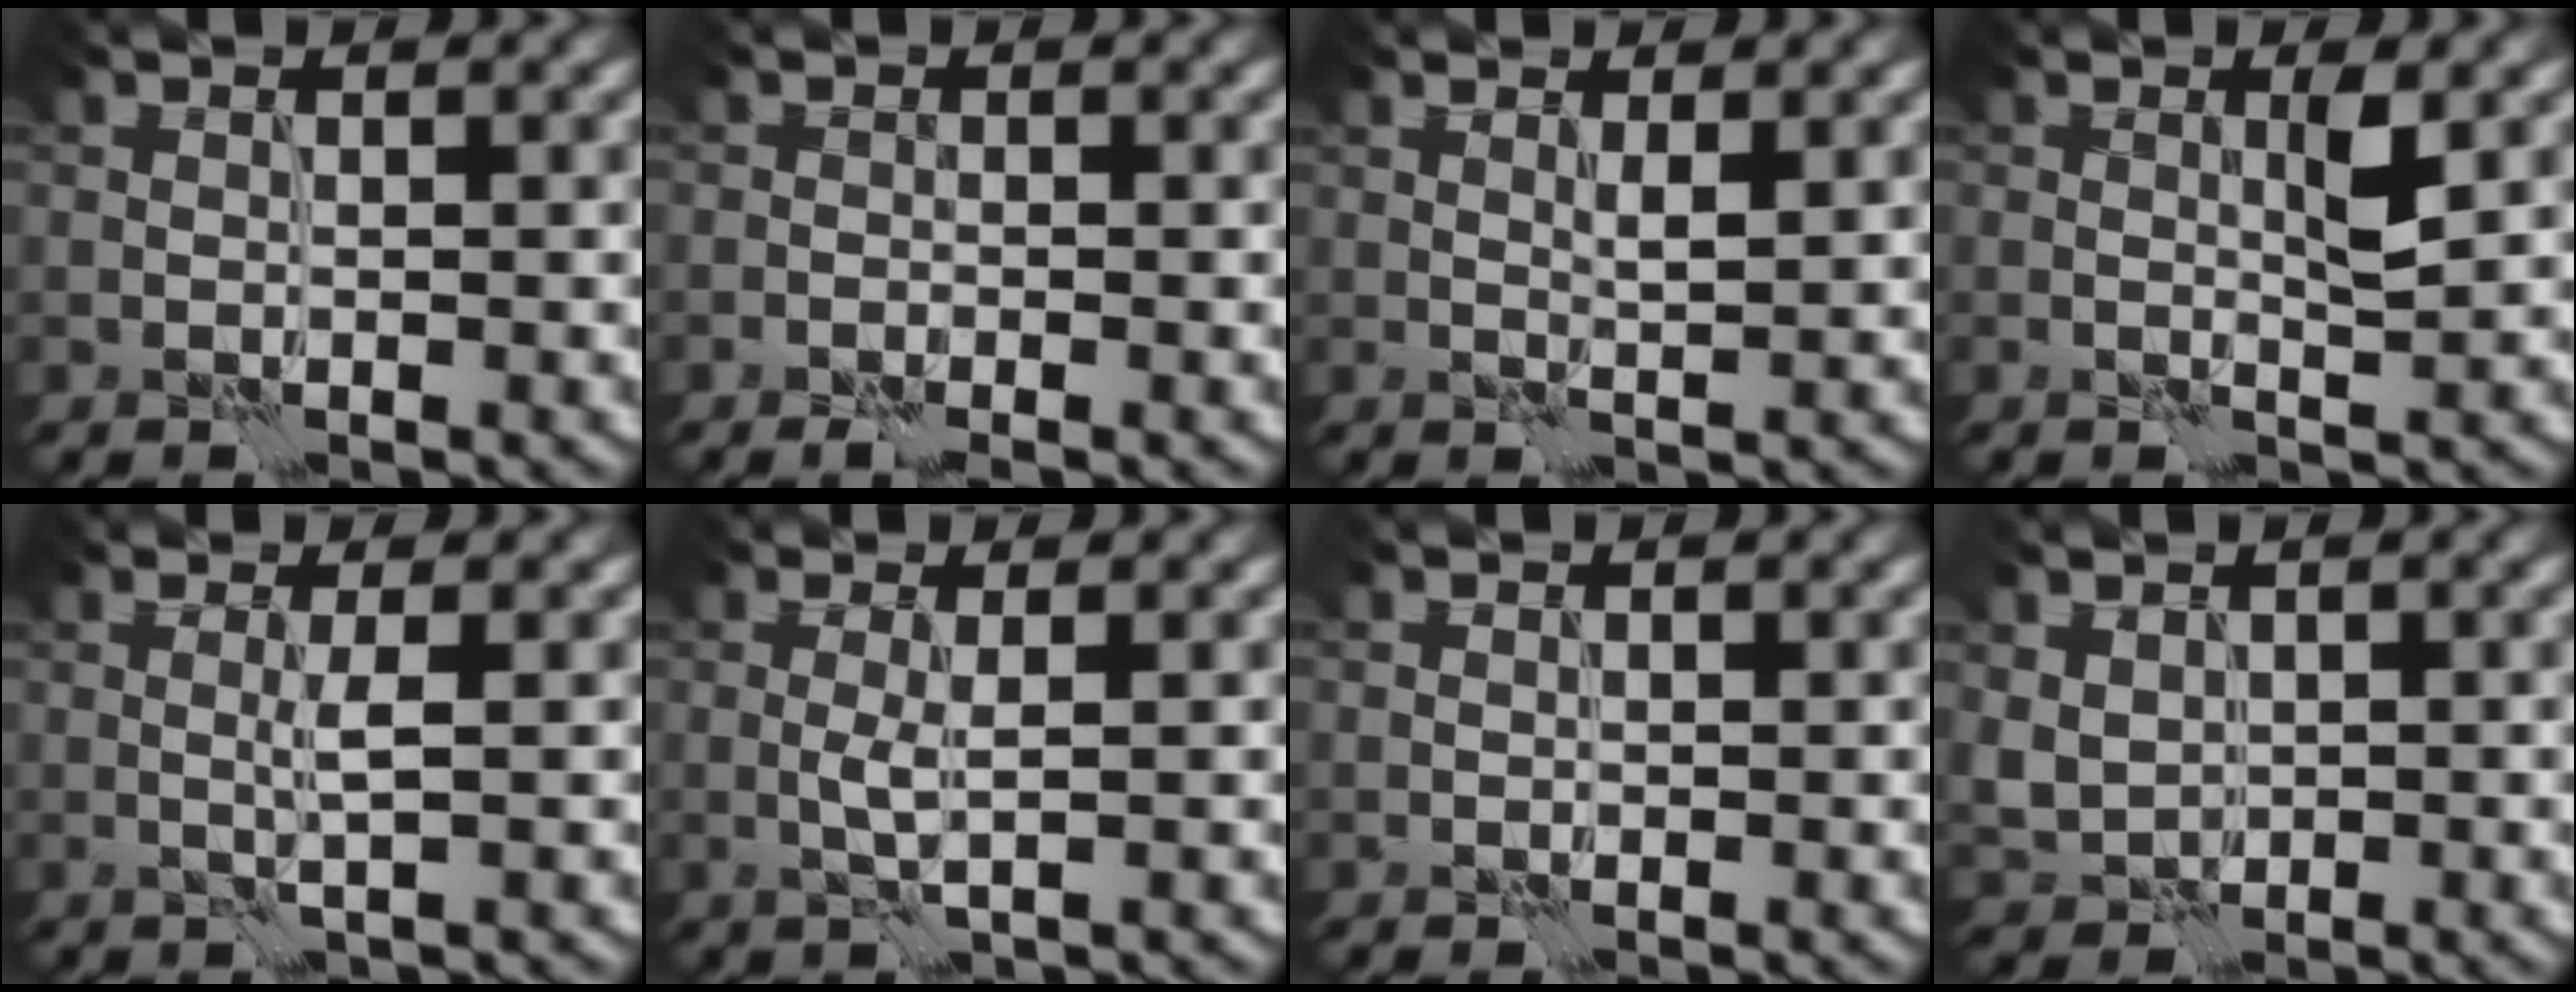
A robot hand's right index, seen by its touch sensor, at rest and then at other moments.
{"total": 1.3, "force": [-0.7, 0.4, 1.0], "torque": [-0.017, -0.002, -0.015]}
{"total": 1.3, "force": [0.8, 0.0, 1.0], "torque": [-0.020, -0.002, 0.013]}
{"total": 1.9, "force": [0.5, 0.2, 1.9], "torque": [-0.033, -0.001, 0.006]}
{"total": 1.4, "force": [0.2, -0.1, 1.4], "torque": [-0.030, 0.002, -0.001]}
{"total": 1.5, "force": [0.1, 0.0, 1.5], "torque": [-0.033, 0.001, 0.001]}
{"total": 0.0}
{"total": 2.4, "force": [0.7, 1.9, 1.2], "torque": [-0.035, -0.003, 0.018]}